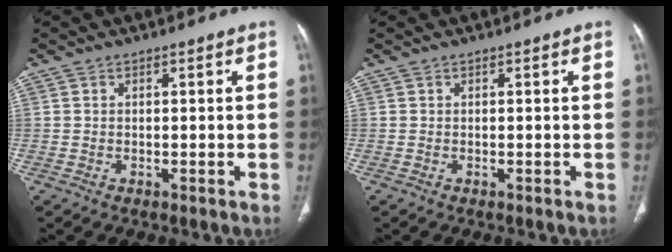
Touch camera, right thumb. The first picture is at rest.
{"total": 0.0}